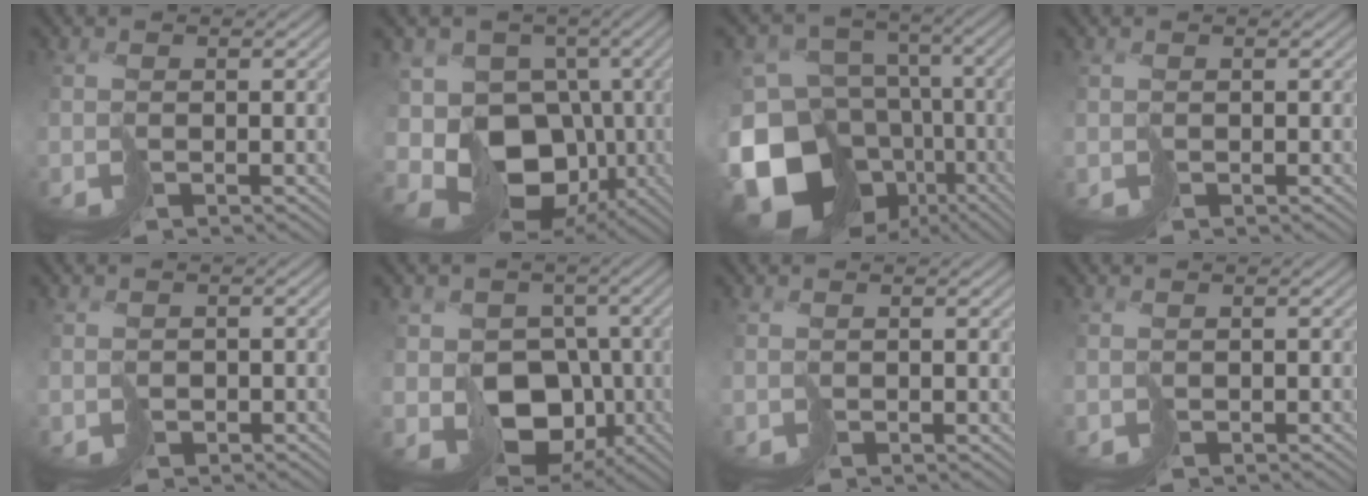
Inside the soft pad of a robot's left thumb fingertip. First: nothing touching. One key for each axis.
{"total": 16.4, "fx": -6.5, "fy": 10.9, "fz": 10.4, "tx": -0.222, "ty": -0.017, "tz": -0.089}
{"total": 17.4, "fx": -7.8, "fy": 12.5, "fz": 9.3, "tx": -0.221, "ty": -0.027, "tz": -0.088}
{"total": 0.0}
{"total": 0.7, "fx": -0.1, "fy": 0.6, "fz": -0.3, "tx": 0.004, "ty": -0.006, "tz": 0.001}
{"total": 10.5, "fx": -2.8, "fy": 8.4, "fz": 5.7, "tx": -0.108, "ty": -0.027, "tz": -0.046}
{"total": 0.9, "fx": 0.9, "fy": -0.1, "fz": 0.3, "tx": -0.011, "ty": -0.008, "tz": 0.021}
{"total": 0.6, "fx": 0.4, "fy": -0.4, "fz": -0.1, "tx": -0.005, "ty": -0.002, "tz": 0.010}